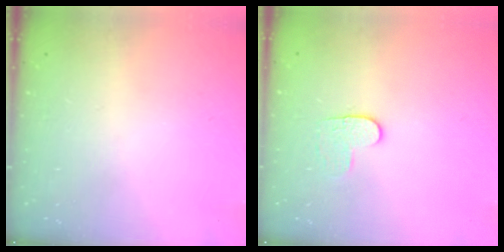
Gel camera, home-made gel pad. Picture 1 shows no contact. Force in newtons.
{"total": 5.8, "press": 5.8, "slide": 0.6}